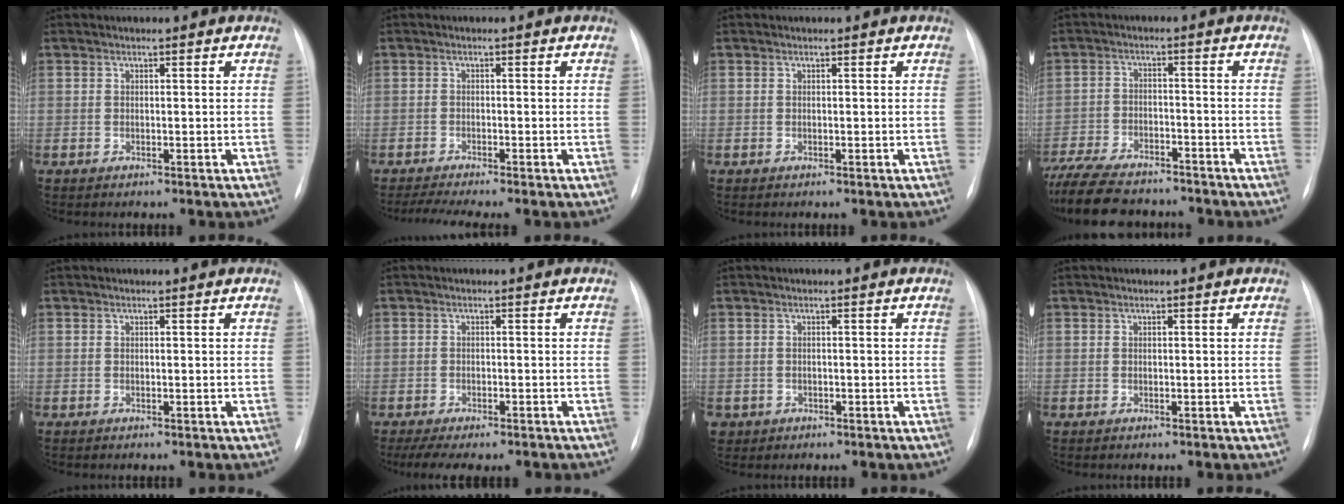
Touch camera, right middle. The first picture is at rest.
{"total": 4.4, "force": [-3.6, -0.4, 2.5], "torque": [-0.042, -0.007, -0.060]}
{"total": 0.0}
{"total": 18.0, "force": [-14.9, 6.1, 8.1], "torque": [-0.211, -0.022, -0.227]}
{"total": 0.0}
{"total": 7.2, "force": [-5.6, 2.6, 3.7], "torque": [-0.052, -0.006, -0.080]}
{"total": 2.2, "force": [-0.9, 2.0, 0.3], "torque": [-0.004, 0.004, -0.009]}
{"total": 0.0}